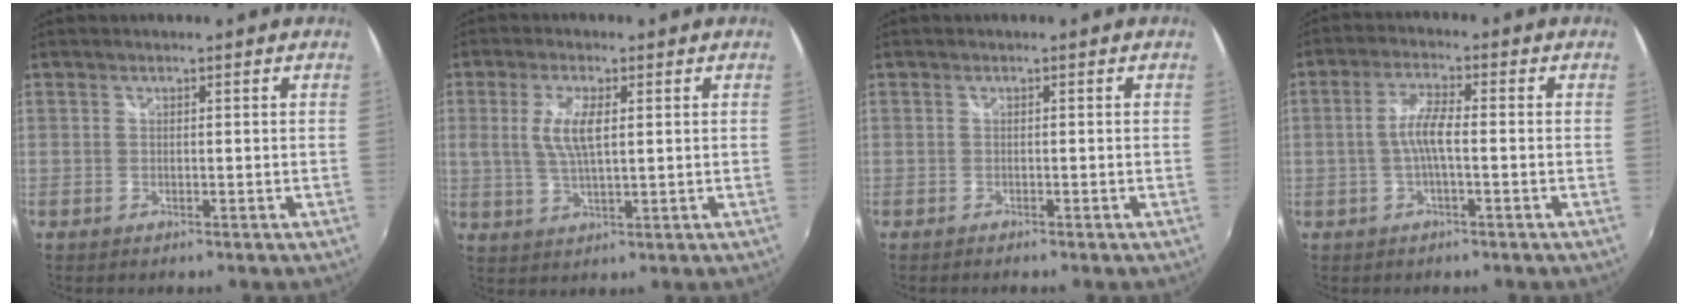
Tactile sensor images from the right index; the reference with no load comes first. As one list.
[{"total": 6.2, "force": [1.2, 1.9, 5.8], "torque": [-0.119, 0.000, 0.025]}, {"total": 0.7, "force": [-0.6, 0.1, 0.3], "torque": [-0.006, -0.004, -0.012]}, {"total": 4.8, "force": [-0.8, 0.8, 4.6], "torque": [-0.096, 0.007, -0.016]}]